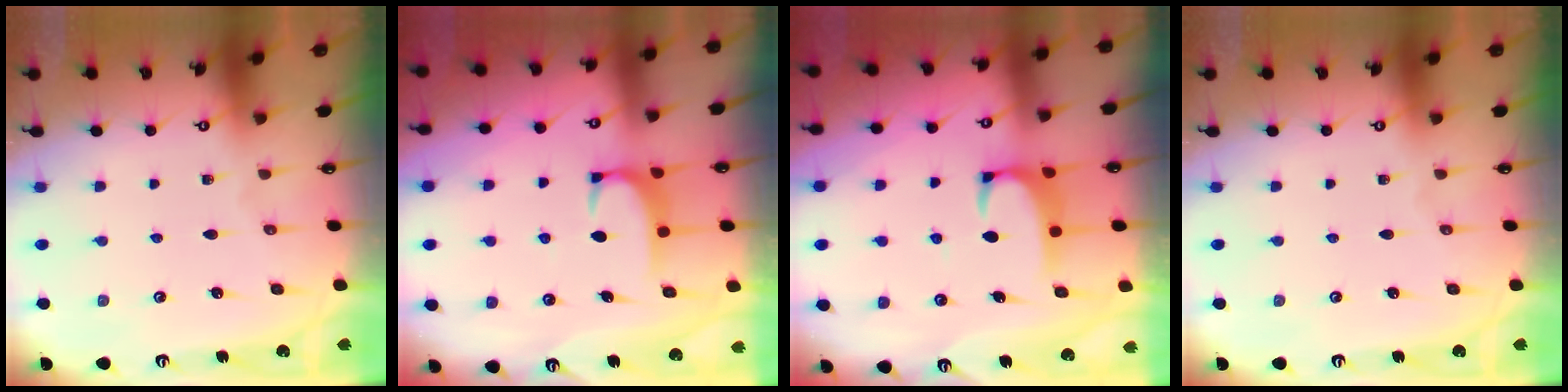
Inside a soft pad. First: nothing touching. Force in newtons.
{"total": 1.9, "press": 1.9, "slide": 0.4}
{"total": 2.0, "press": 2.0, "slide": 0.3}
{"total": 0.0}